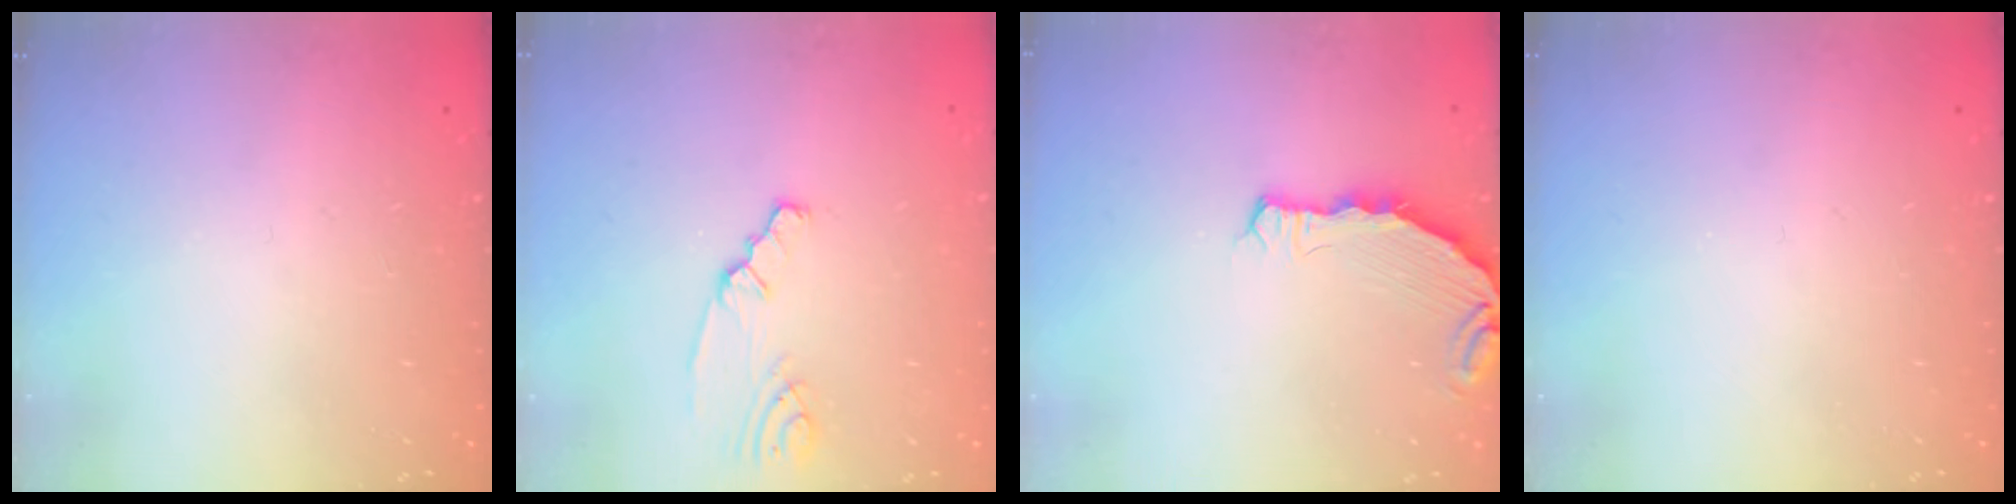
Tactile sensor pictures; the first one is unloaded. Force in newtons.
{"total": 2.0, "press": 2.0, "slide": 0.3}
{"total": 7.1, "press": 5.5, "slide": 4.6}
{"total": 0.0}